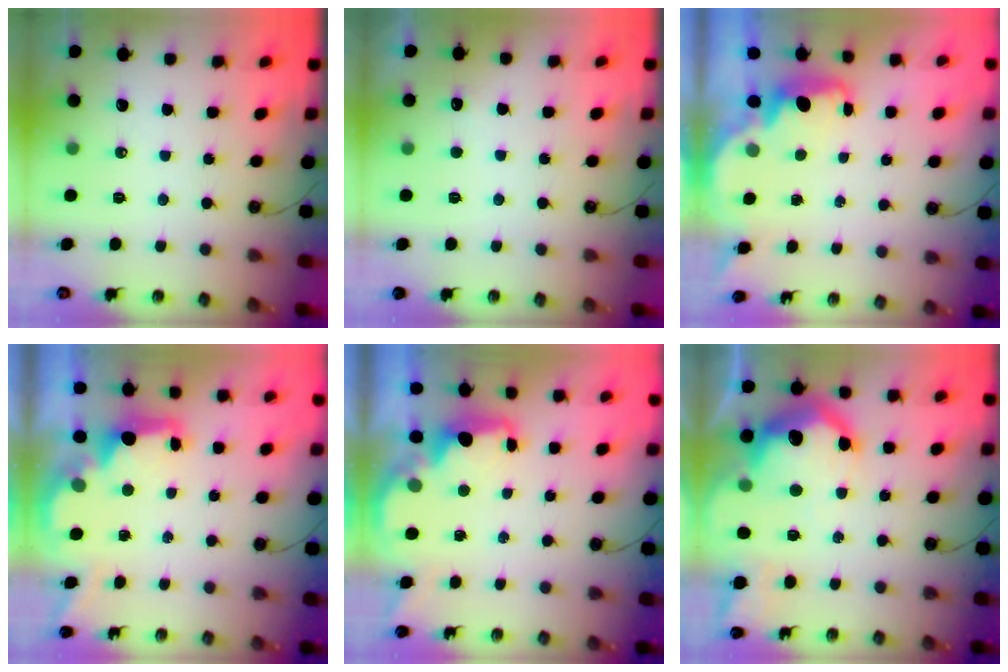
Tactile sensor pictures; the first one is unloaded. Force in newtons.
{"total": 2.4, "press": 2.2, "slide": 1.0}
{"total": 2.2, "press": 2.1, "slide": 0.6}
{"total": 3.6, "press": 3.5, "slide": 0.5}
{"total": 2.2, "press": 2.0, "slide": 0.7}
{"total": 22.7, "press": 22.7, "slide": 1.8}